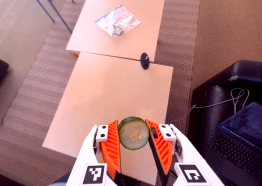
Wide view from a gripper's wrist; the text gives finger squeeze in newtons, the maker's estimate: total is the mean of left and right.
{"total": 10.5, "left": 10.1, "right": 10.9}